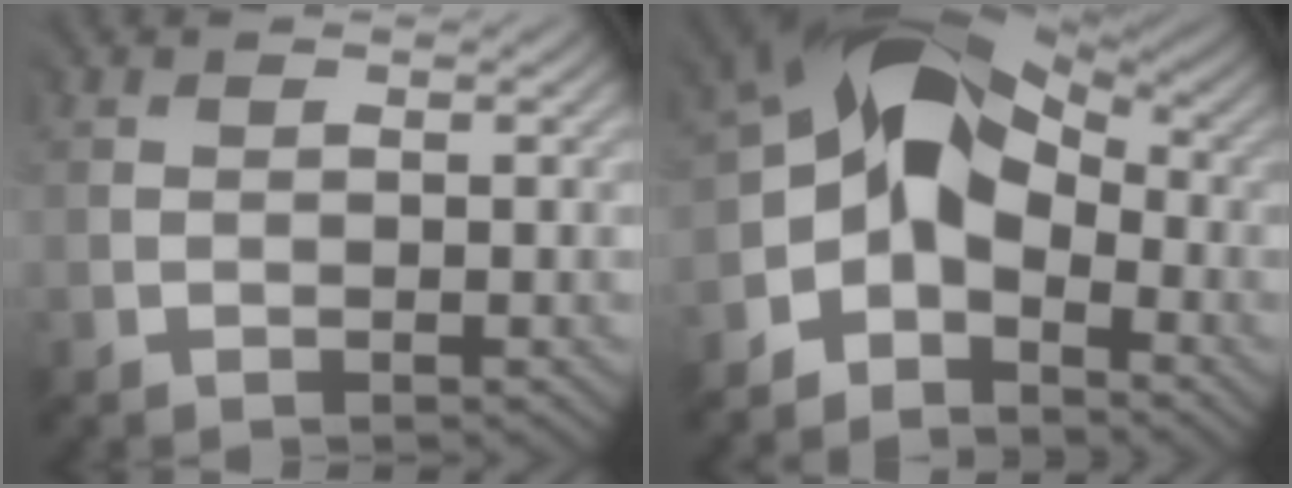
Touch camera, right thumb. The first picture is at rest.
{"total": 9.4, "force": [-1.5, 6.5, 6.7], "torque": [-0.103, 0.006, -0.048]}